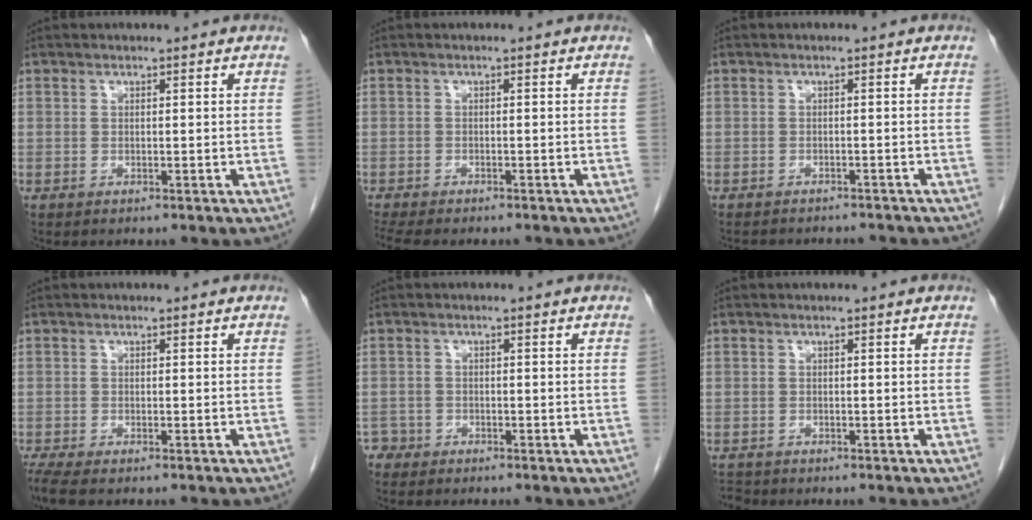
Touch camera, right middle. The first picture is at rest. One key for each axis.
{"total": 7.8, "fx": -6.6, "fy": 2.0, "fz": 3.6, "tx": -0.056, "ty": -0.003, "tz": -0.096}
{"total": 8.6, "fx": -7.9, "fy": 2.3, "fz": 2.5, "tx": -0.035, "ty": 0.000, "tz": -0.090}
{"total": 2.6, "fx": -2.1, "fy": 0.2, "fz": 1.4, "tx": -0.030, "ty": -0.008, "tz": -0.040}
{"total": 1.4, "fx": -1.0, "fy": 0.7, "fz": -0.4, "tx": 0.006, "ty": 0.004, "tz": -0.019}
{"total": 1.2, "fx": -1.2, "fy": 0.2, "fz": -0.2, "tx": 0.001, "ty": -0.006, "tz": -0.021}